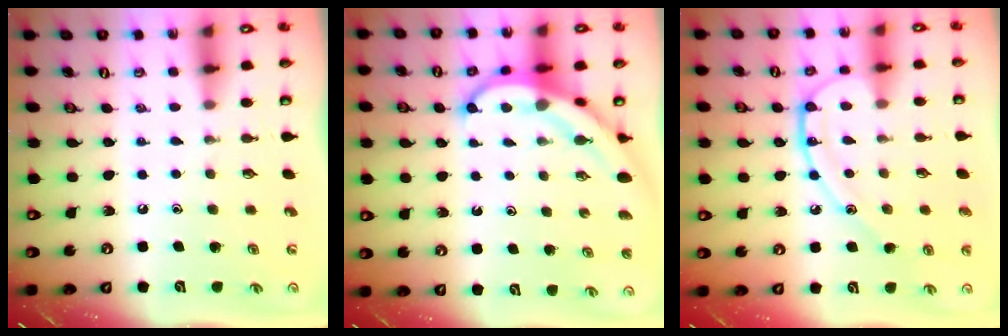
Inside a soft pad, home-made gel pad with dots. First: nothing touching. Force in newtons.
{"total": 7.6, "press": 7.6, "slide": 0.8}
{"total": 11.5, "press": 11.5, "slide": 0.4}